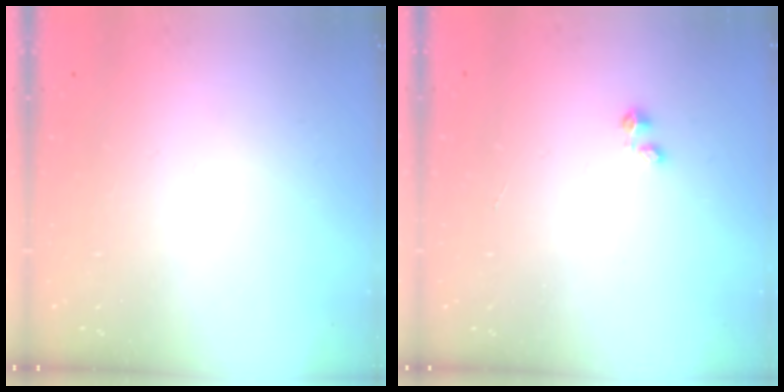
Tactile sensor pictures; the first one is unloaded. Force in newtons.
{"total": 0.0}